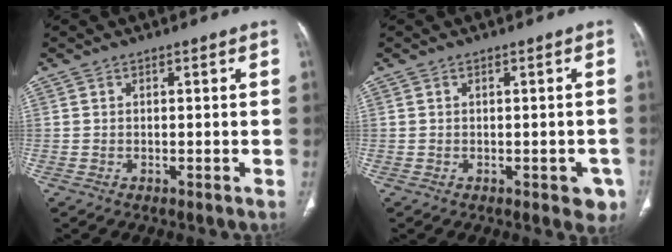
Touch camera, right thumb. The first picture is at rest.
{"total": 3.9, "force": [-1.5, 2.0, 3.0], "torque": [-0.012, 0.005, -0.013]}